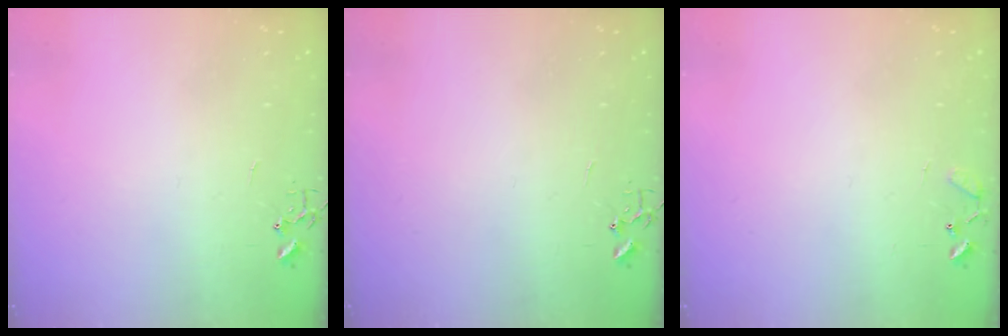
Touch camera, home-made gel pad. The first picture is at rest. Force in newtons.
{"total": 0.0}
{"total": 7.6, "press": 7.5, "slide": 0.6}